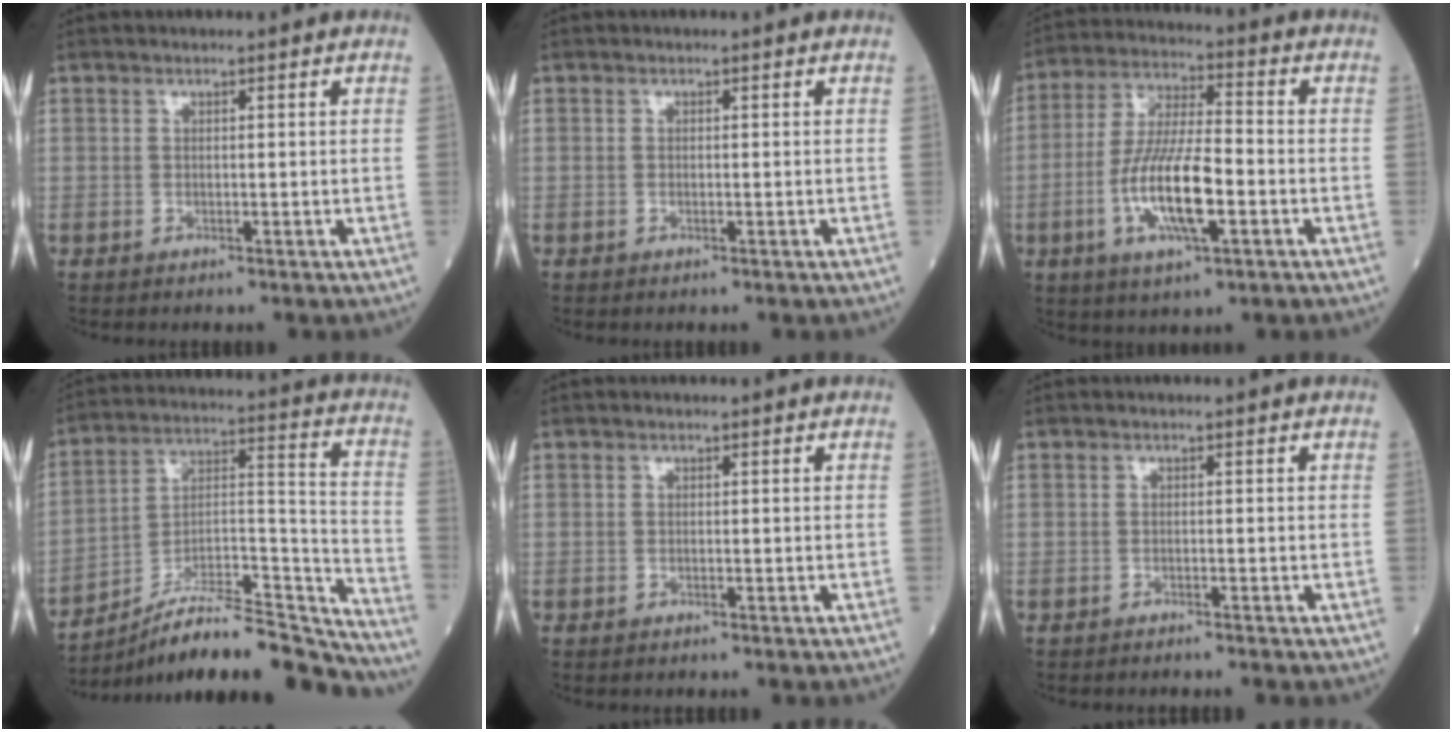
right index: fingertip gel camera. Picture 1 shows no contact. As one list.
[{"total": 0.0}, {"total": 12.3, "force": [-3.5, 2.7, 11.5], "torque": [-0.228, -0.002, -0.062]}, {"total": 22.1, "force": [-20.2, 2.3, 8.7], "torque": [-0.107, 0.036, -0.323]}, {"total": 0.0}, {"total": 1.2, "force": [-1.1, 0.0, 0.3], "torque": [-0.007, -0.002, -0.014]}]